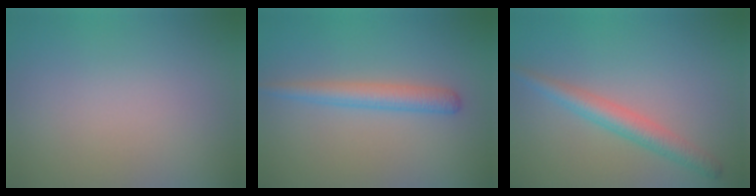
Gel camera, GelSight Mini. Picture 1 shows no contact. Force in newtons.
{"total": 2.6, "press": 2.6, "slide": 0.1}
{"total": 3.0, "press": 3.0, "slide": 0.0}